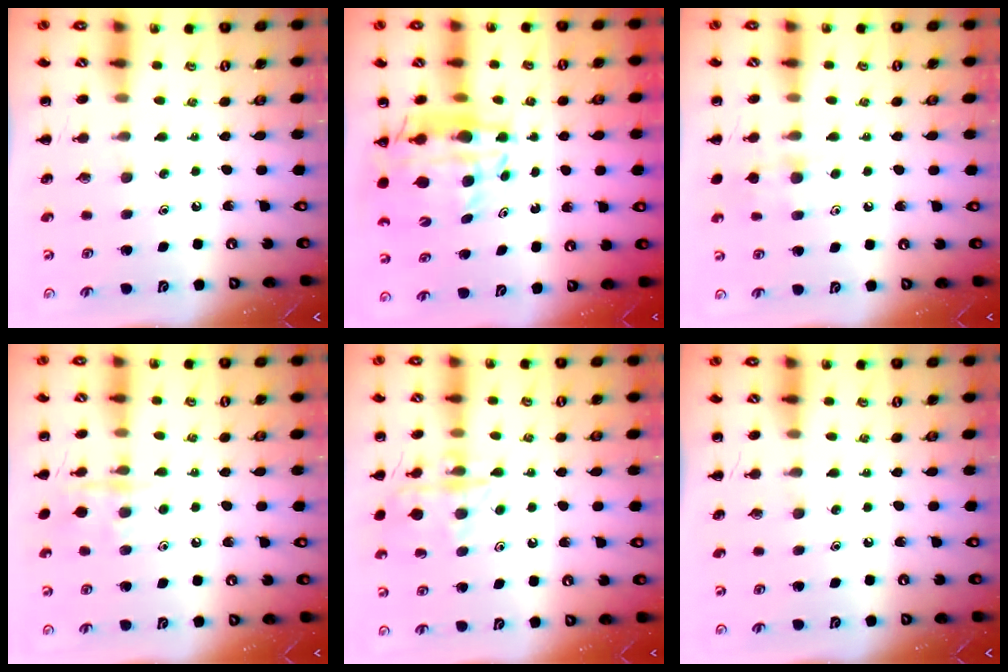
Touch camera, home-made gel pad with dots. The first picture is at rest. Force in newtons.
{"total": 13.2, "press": 12.7, "slide": 3.8}
{"total": 8.0, "press": 7.6, "slide": 2.7}
{"total": 8.0, "press": 7.9, "slide": 0.6}
{"total": 14.4, "press": 14.4, "slide": 1.3}
{"total": 0.0}